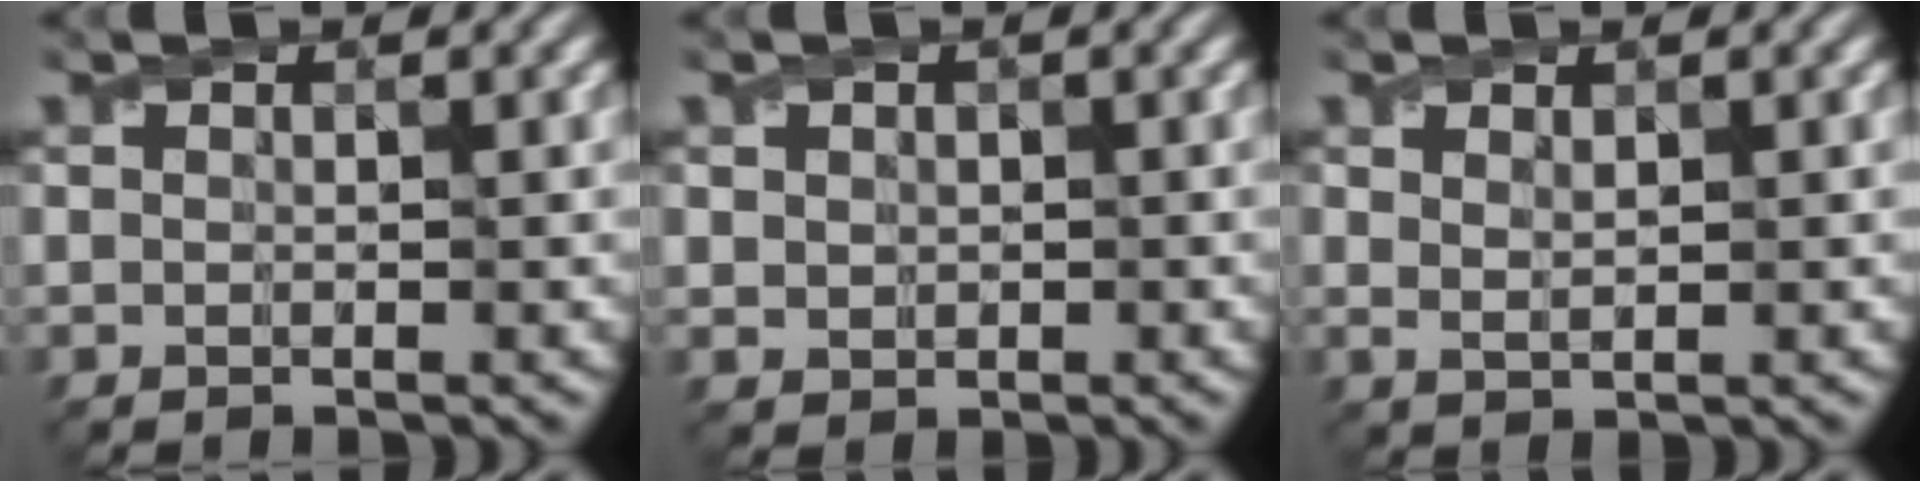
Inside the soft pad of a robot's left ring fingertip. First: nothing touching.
{"total": 1.4, "force": [0.3, 1.3, 0.4], "torque": [-0.005, -0.005, 0.008]}
{"total": 1.1, "force": [0.8, 0.4, 0.8], "torque": [-0.017, -0.003, 0.017]}